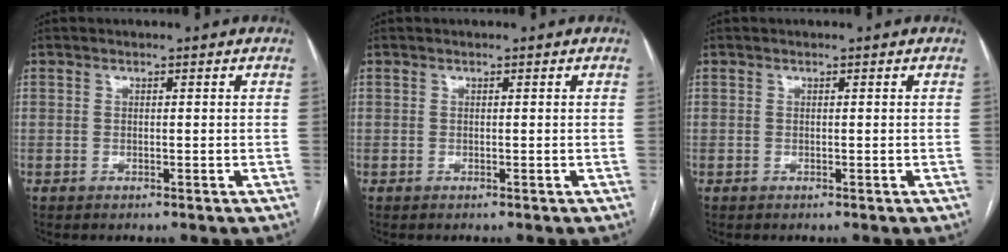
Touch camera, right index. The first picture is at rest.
{"total": 0.0}
{"total": 0.0}